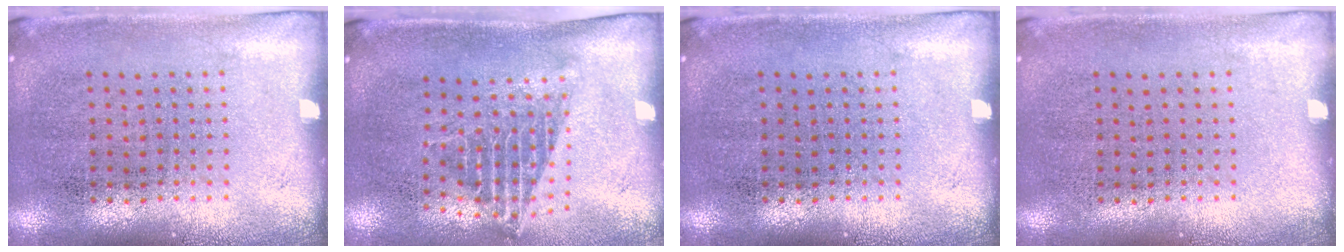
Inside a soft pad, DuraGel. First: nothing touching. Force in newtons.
{"total": 1.4, "press": 1.1, "slide": 0.9}
{"total": 0.0}
{"total": 0.0}